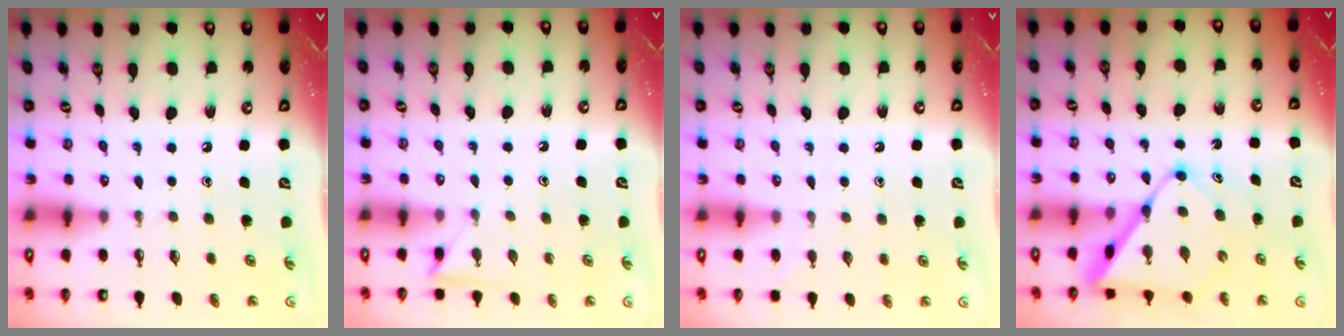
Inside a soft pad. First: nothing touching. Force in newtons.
{"total": 5.1, "press": 5.1, "slide": 0.7}
{"total": 3.6, "press": 3.6, "slide": 0.4}
{"total": 12.5, "press": 12.5, "slide": 1.1}